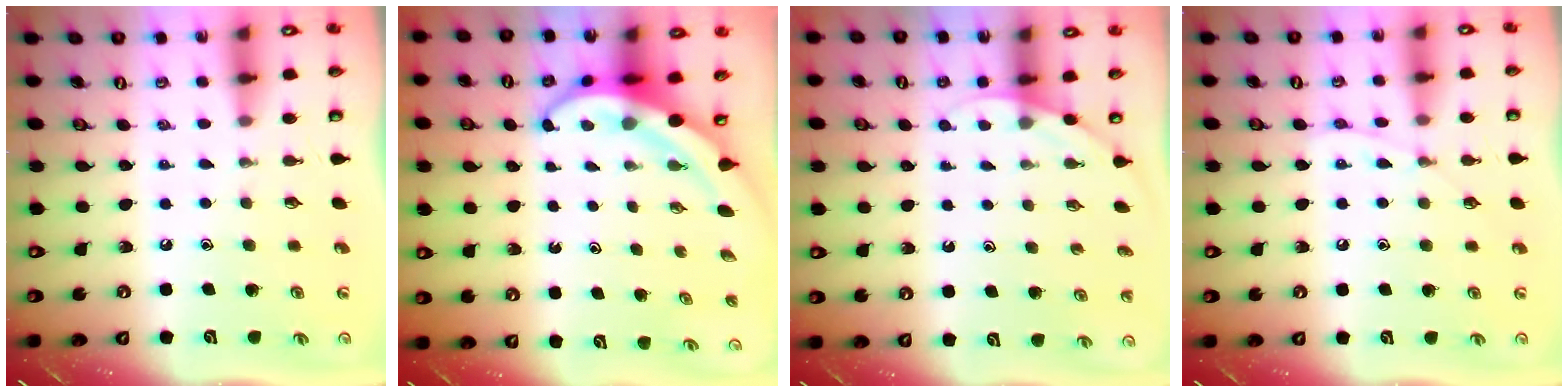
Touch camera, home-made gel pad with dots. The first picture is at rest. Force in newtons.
{"total": 6.2, "press": 6.1, "slide": 1.4}
{"total": 2.6, "press": 2.6, "slide": 0.1}
{"total": 4.1, "press": 4.0, "slide": 0.5}